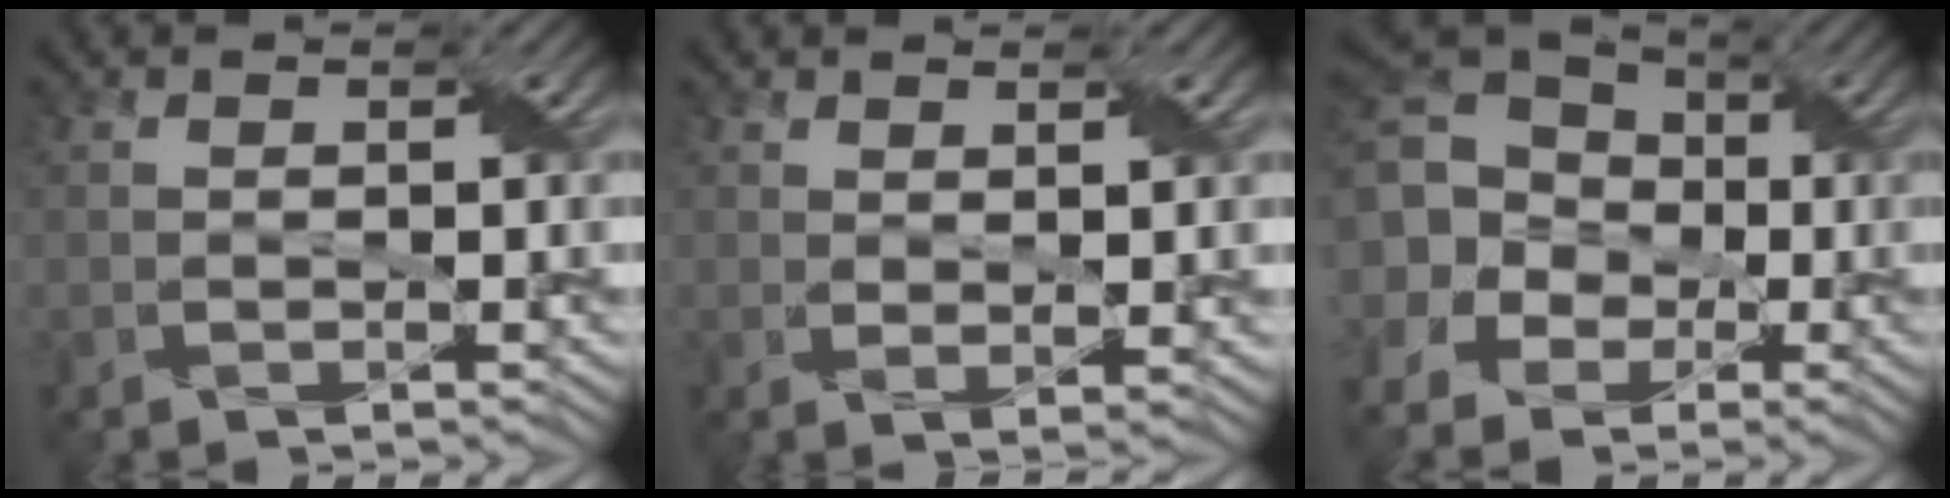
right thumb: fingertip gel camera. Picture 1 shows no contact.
{"total": 2.2, "force": [1.3, 0.4, 1.8], "torque": [-0.036, -0.003, 0.026]}
{"total": 14.2, "force": [-0.5, 11.9, 7.7], "torque": [-0.218, 0.012, -0.043]}